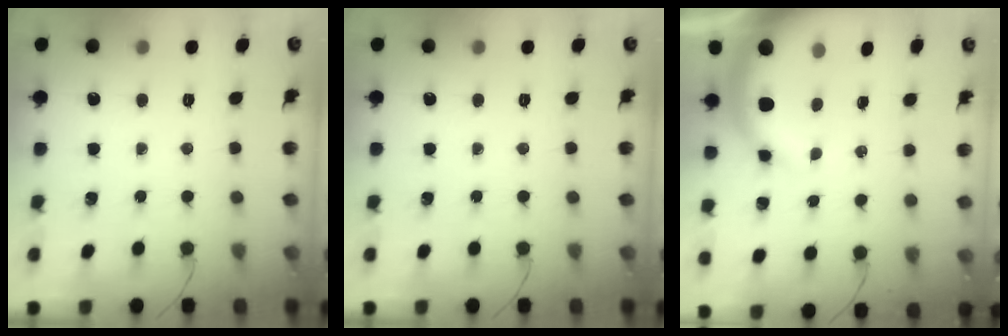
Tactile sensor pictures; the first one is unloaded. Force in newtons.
{"total": 0.0}
{"total": 9.8, "press": 9.6, "slide": 2.0}